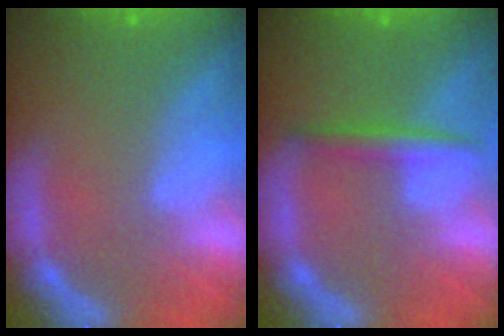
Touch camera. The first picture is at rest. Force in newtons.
{"total": 2.5}